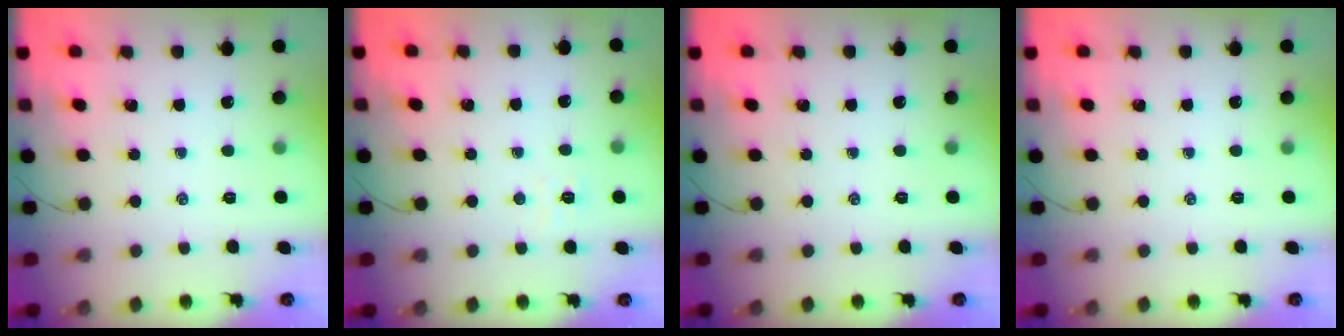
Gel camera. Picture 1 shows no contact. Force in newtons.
{"total": 2.4, "press": 2.3, "slide": 0.8}
{"total": 0.0}
{"total": 0.0}